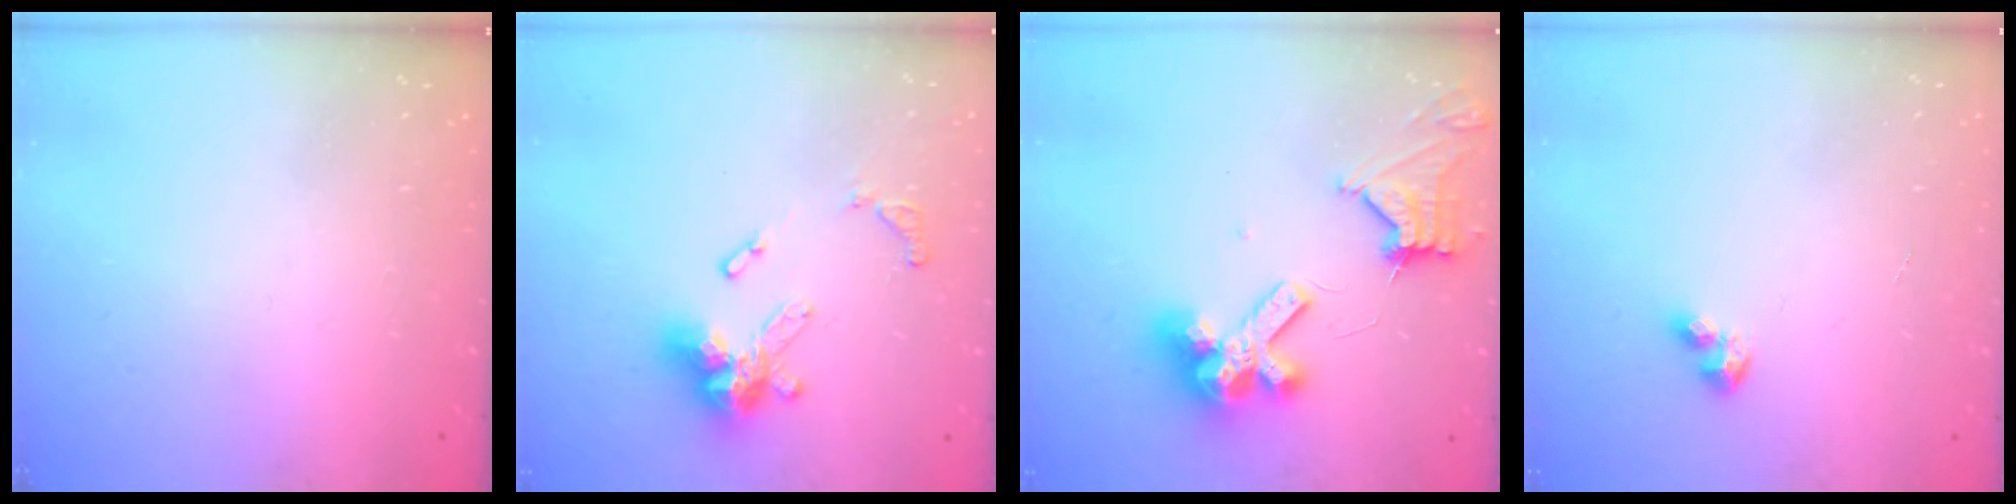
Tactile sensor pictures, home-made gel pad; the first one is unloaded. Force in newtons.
{"total": 15.2, "press": 15.1, "slide": 1.7}
{"total": 12.6, "press": 12.5, "slide": 1.4}
{"total": 2.8, "press": 2.8, "slide": 0.2}